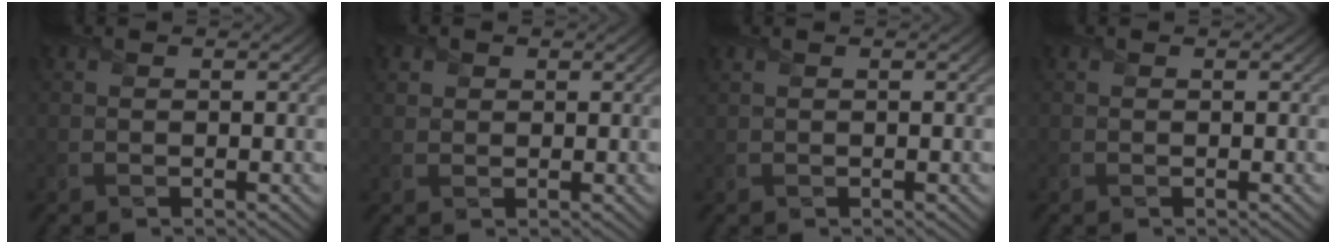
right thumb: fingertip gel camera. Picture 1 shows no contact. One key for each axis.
{"total": 1.6, "fx": 0.8, "fy": 1.3, "fz": 0.3, "tx": -0.014, "ty": -0.004, "tz": 0.014}
{"total": 0.6, "fx": 0.5, "fy": 0.1, "fz": 0.3, "tx": -0.010, "ty": 0.006, "tz": 0.010}
{"total": 0.0}